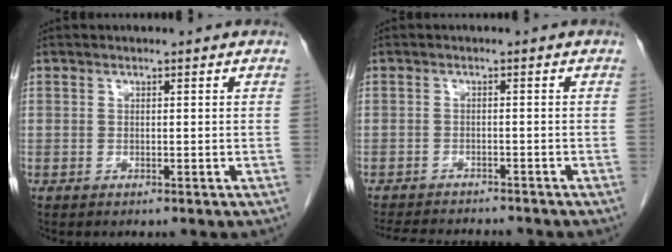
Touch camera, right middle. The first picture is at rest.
{"total": 9.3, "force": [-8.6, 1.8, 3.0], "torque": [-0.049, -0.005, -0.122]}